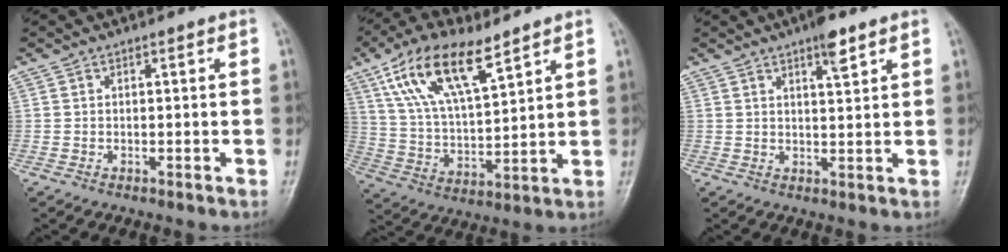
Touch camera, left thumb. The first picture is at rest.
{"total": 15.7, "force": [9.1, 5.9, 11.3], "torque": [-0.195, -0.024, 0.178]}
{"total": 4.6, "force": [2.9, 1.1, 3.3], "torque": [-0.047, -0.014, 0.044]}